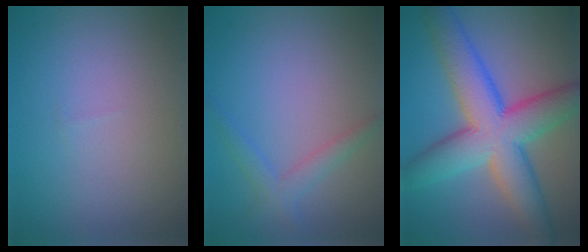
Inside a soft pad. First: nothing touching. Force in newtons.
{"total": 2.0, "press": 2.0, "slide": 0.1}
{"total": 10.0, "press": 10.0, "slide": 0.2}